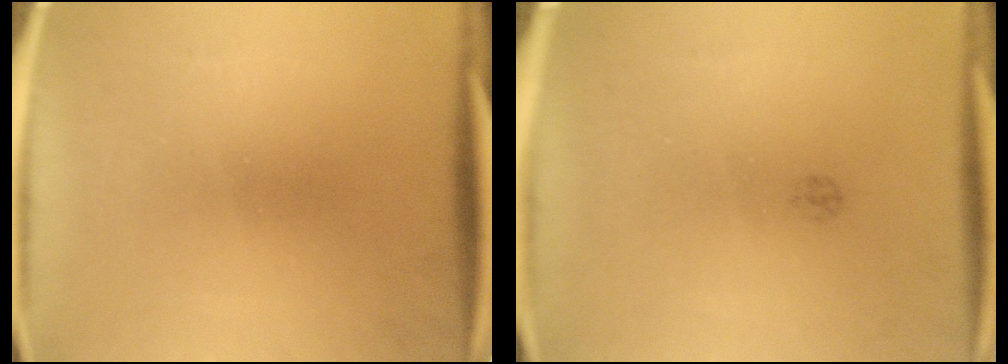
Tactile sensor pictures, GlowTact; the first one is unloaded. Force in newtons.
{"total": 1.0}